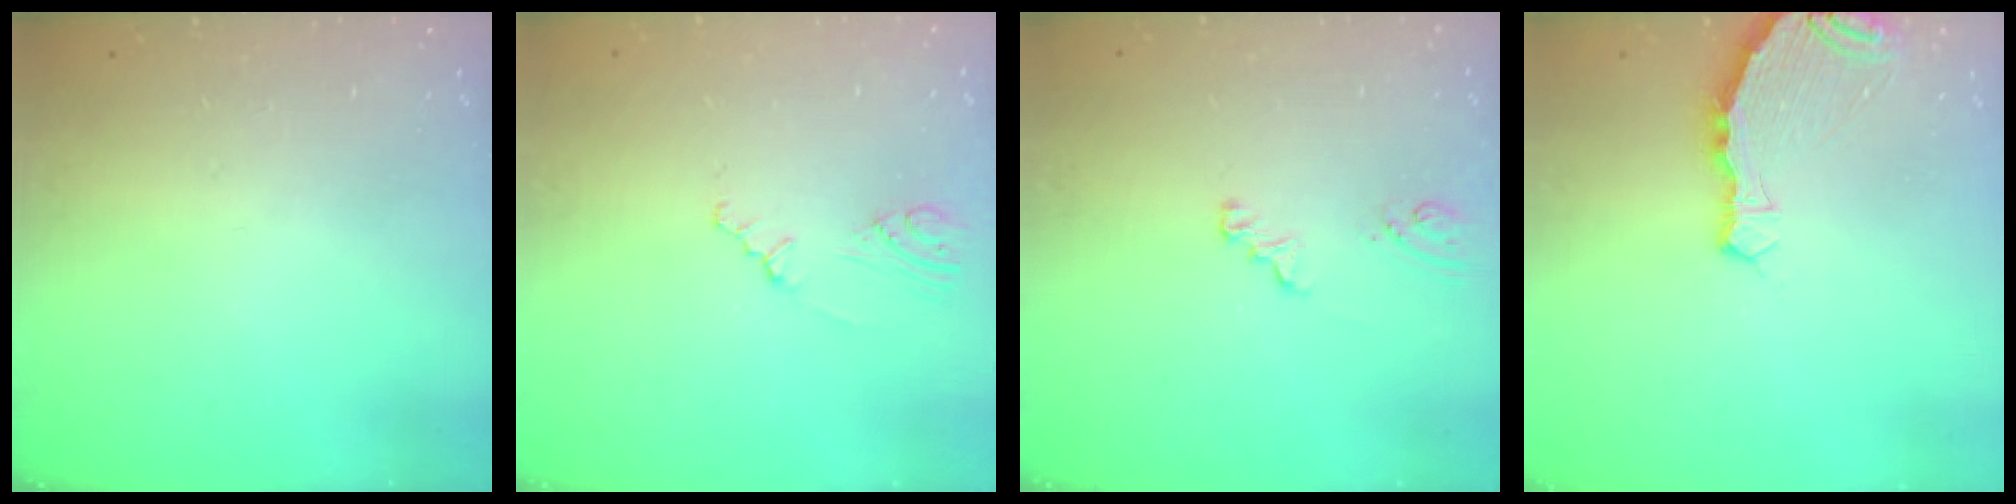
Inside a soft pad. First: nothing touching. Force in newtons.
{"total": 1.1, "press": 1.1, "slide": 0.4}
{"total": 2.3, "press": 2.3, "slide": 0.2}
{"total": 7.4, "press": 6.4, "slide": 3.7}